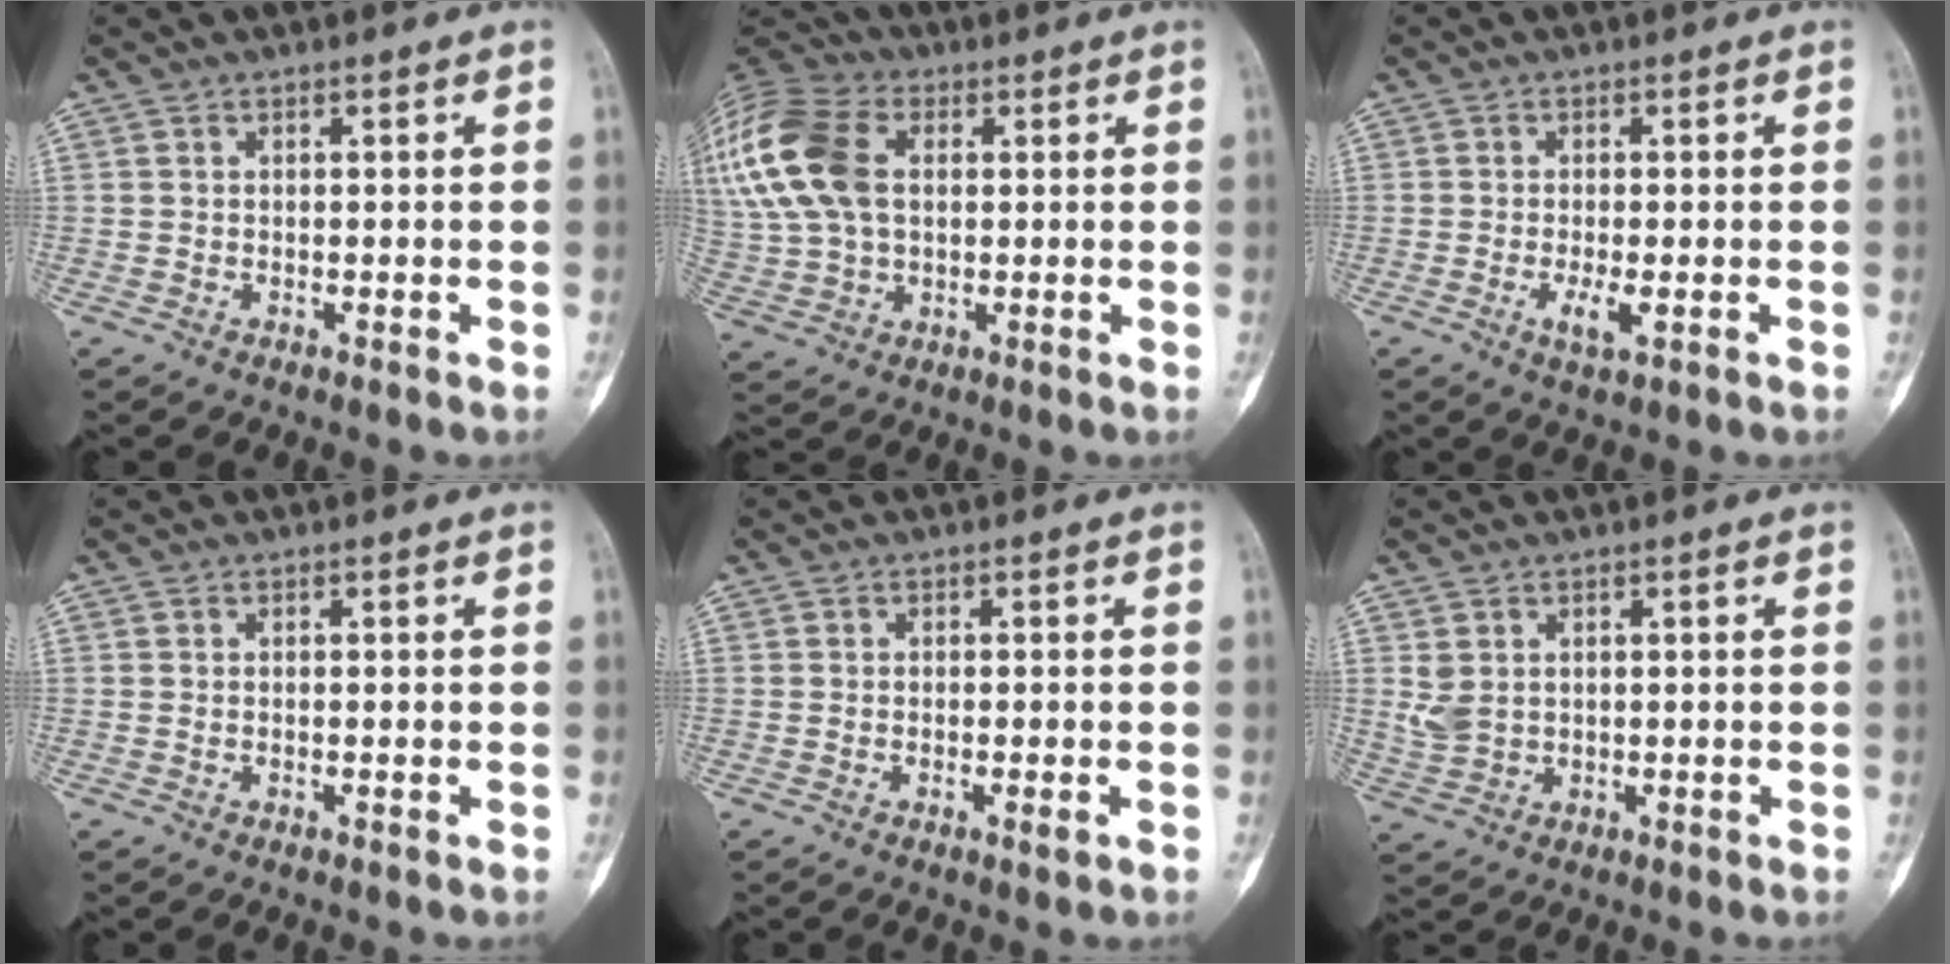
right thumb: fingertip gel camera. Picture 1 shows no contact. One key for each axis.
{"total": 23.9, "fx": 5.6, "fy": 16.3, "fz": 16.6, "tx": -0.407, "ty": 0.041, "tz": 0.109}
{"total": 3.2, "fx": -0.9, "fy": 0.9, "fz": 2.9, "tx": -0.057, "ty": -0.005, "tz": -0.017}
{"total": 0.0}
{"total": 1.5, "fx": -0.6, "fy": 0.4, "fz": 1.3, "tx": -0.019, "ty": 0.001, "tz": -0.007}
{"total": 3.9, "fx": 1.1, "fy": 3.0, "fz": 2.2, "tx": -0.040, "ty": -0.003, "tz": 0.034}